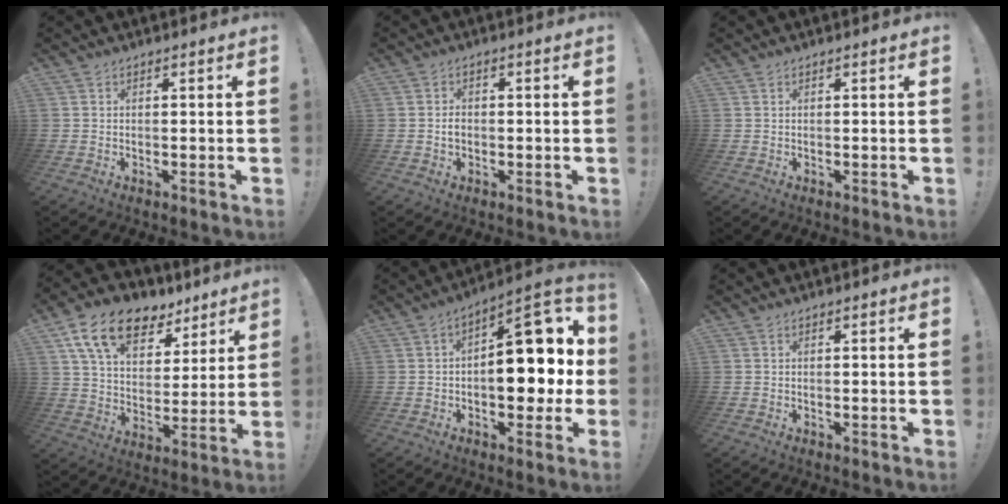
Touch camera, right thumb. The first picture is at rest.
{"total": 2.0, "force": [-0.6, 1.4, 1.3], "torque": [-0.014, 0.002, -0.012]}
{"total": 0.0}
{"total": 17.1, "force": [10.2, 10.3, 9.1], "torque": [-0.156, -0.050, 0.186]}
{"total": 18.4, "force": [0.4, 9.9, 15.6], "torque": [-0.197, 0.004, 0.013]}
{"total": 0.0}